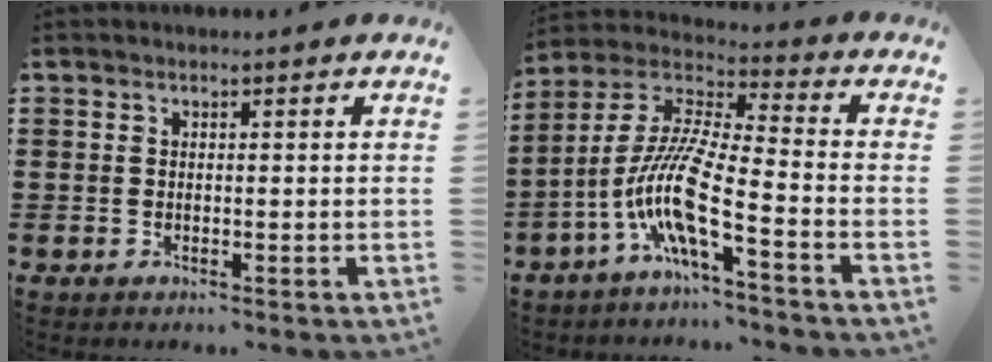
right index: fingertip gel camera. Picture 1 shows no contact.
{"total": 10.9, "force": [-5.7, 0.8, 9.3], "torque": [-0.226, -0.037, -0.124]}